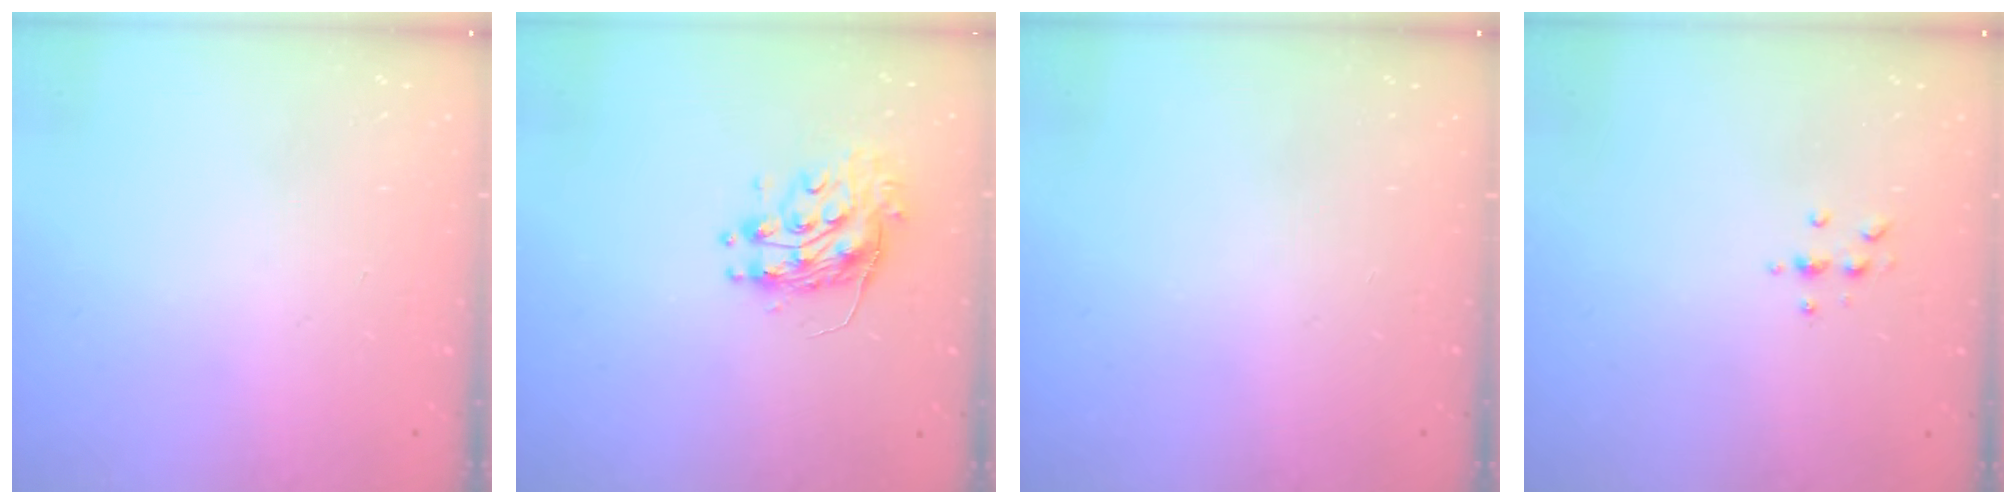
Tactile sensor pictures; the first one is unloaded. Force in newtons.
{"total": 10.9, "press": 10.8, "slide": 0.8}
{"total": 0.0}
{"total": 4.1, "press": 4.1, "slide": 0.5}